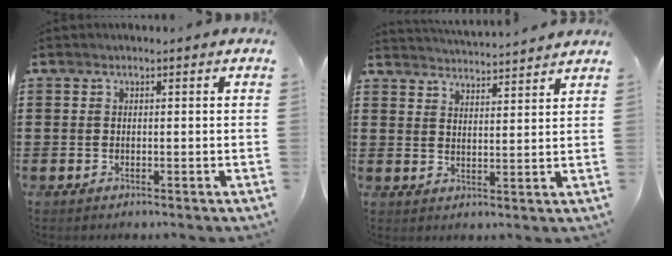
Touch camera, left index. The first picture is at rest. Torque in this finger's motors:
{"motor_torque": [-1.26, 0.88, -0.34, 0.01]}